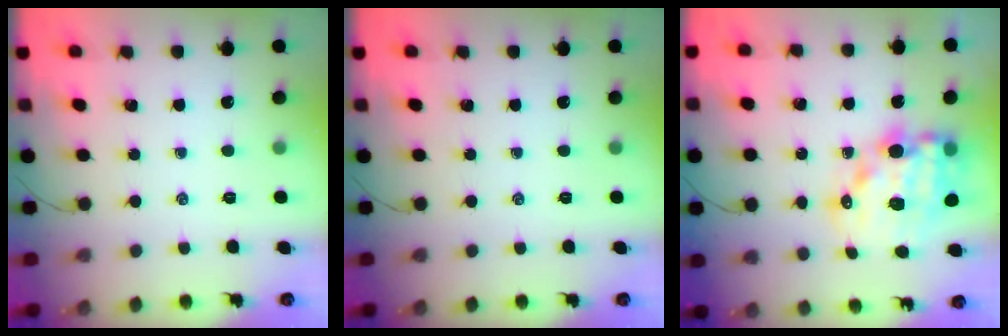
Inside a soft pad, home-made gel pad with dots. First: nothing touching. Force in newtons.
{"total": 0.0}
{"total": 17.3, "press": 16.8, "slide": 4.1}